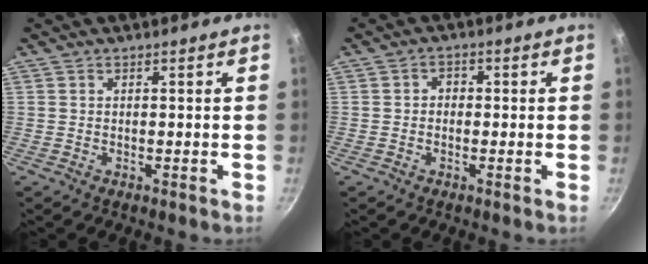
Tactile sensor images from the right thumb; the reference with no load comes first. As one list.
[{"total": 2.1, "force": [-0.3, 1.7, 1.1], "torque": [-0.010, 0.007, -0.007]}]